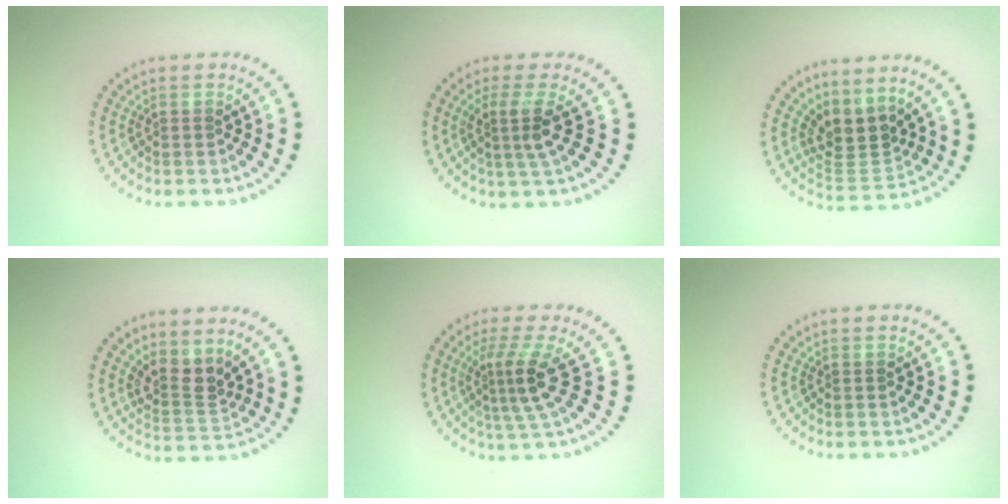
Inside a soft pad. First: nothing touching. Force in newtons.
{"total": 2.8, "press": 2.0, "slide": 1.9}
{"total": 3.3, "press": 2.4, "slide": 2.3}
{"total": 2.8, "press": 2.1, "slide": 1.9}
{"total": 3.8, "press": 2.6, "slide": 2.7}
{"total": 0.0}